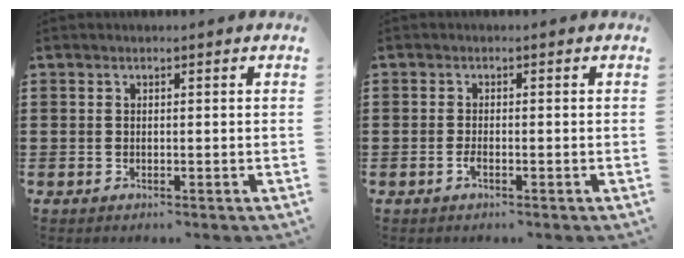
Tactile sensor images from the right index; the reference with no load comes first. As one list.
[{"total": 1.3, "force": [-0.6, 0.3, 1.1], "torque": [-0.029, -0.008, -0.012]}]